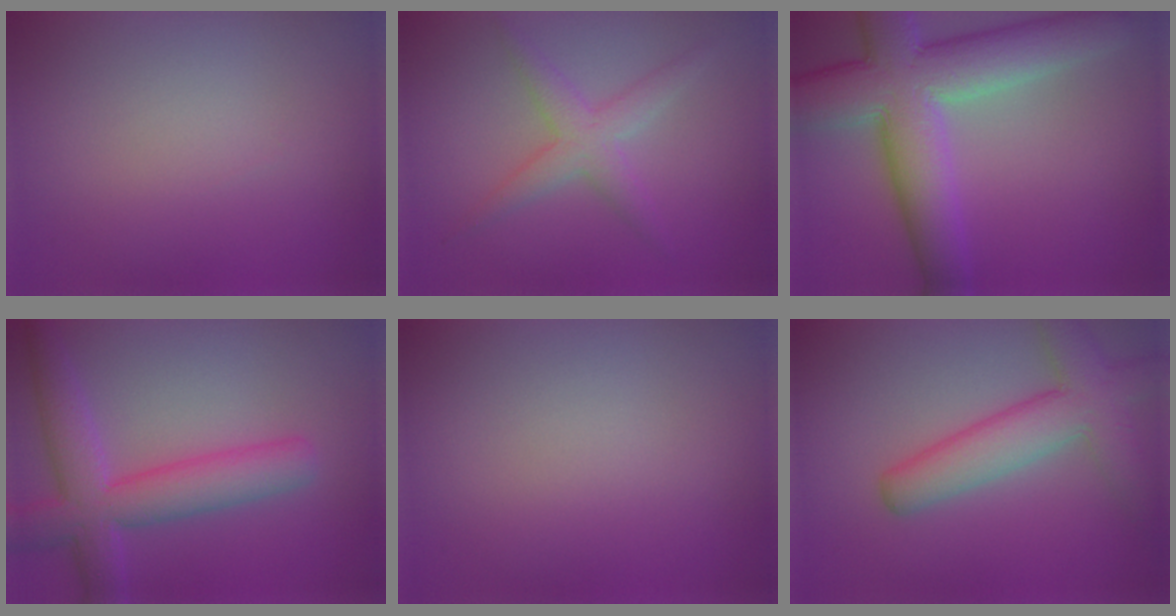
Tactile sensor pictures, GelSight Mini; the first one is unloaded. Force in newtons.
{"total": 3.0, "press": 3.0, "slide": 0.1}
{"total": 10.8, "press": 10.8, "slide": 0.6}
{"total": 6.7, "press": 6.7, "slide": 0.2}
{"total": 0.0}
{"total": 6.2, "press": 6.2, "slide": 0.4}